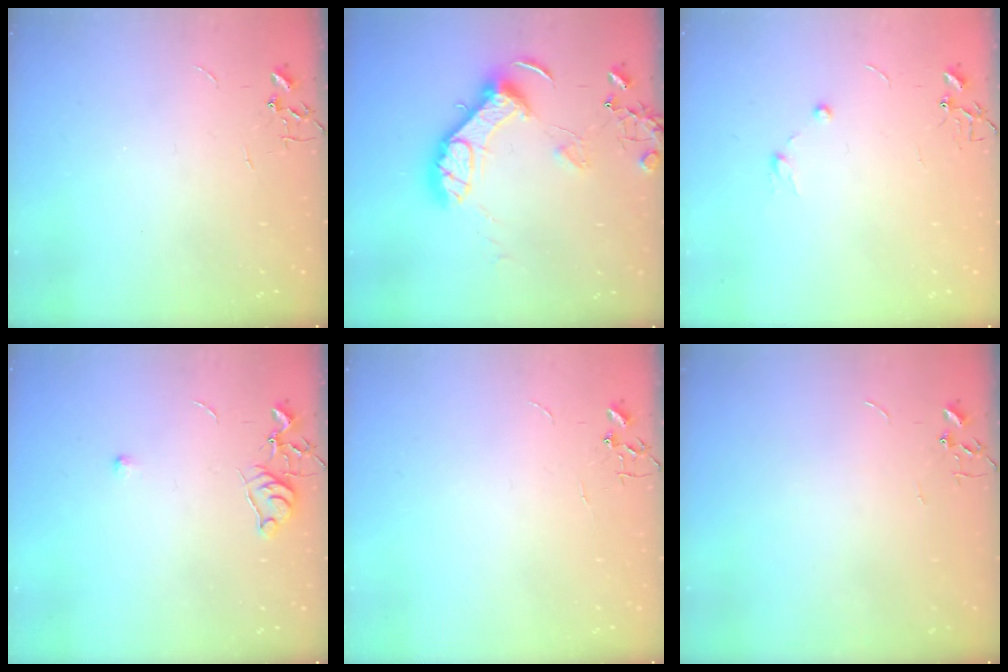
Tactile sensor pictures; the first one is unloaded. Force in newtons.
{"total": 14.0, "press": 13.9, "slide": 1.0}
{"total": 7.3, "press": 7.2, "slide": 1.2}
{"total": 5.9, "press": 5.8, "slide": 0.8}
{"total": 0.0}
{"total": 0.0}